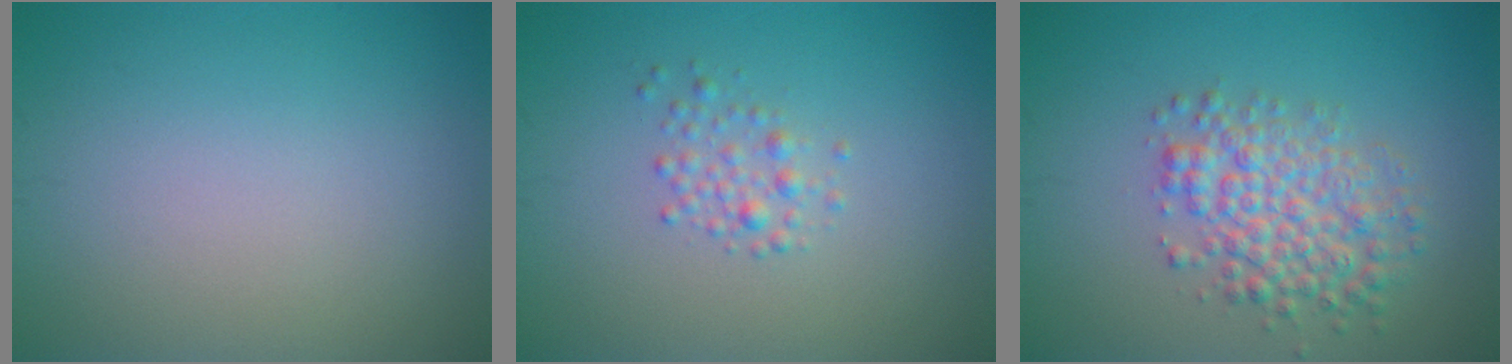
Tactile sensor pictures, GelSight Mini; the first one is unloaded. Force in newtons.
{"total": 2.2, "press": 2.2, "slide": 0.1}
{"total": 4.6, "press": 4.6, "slide": 0.2}